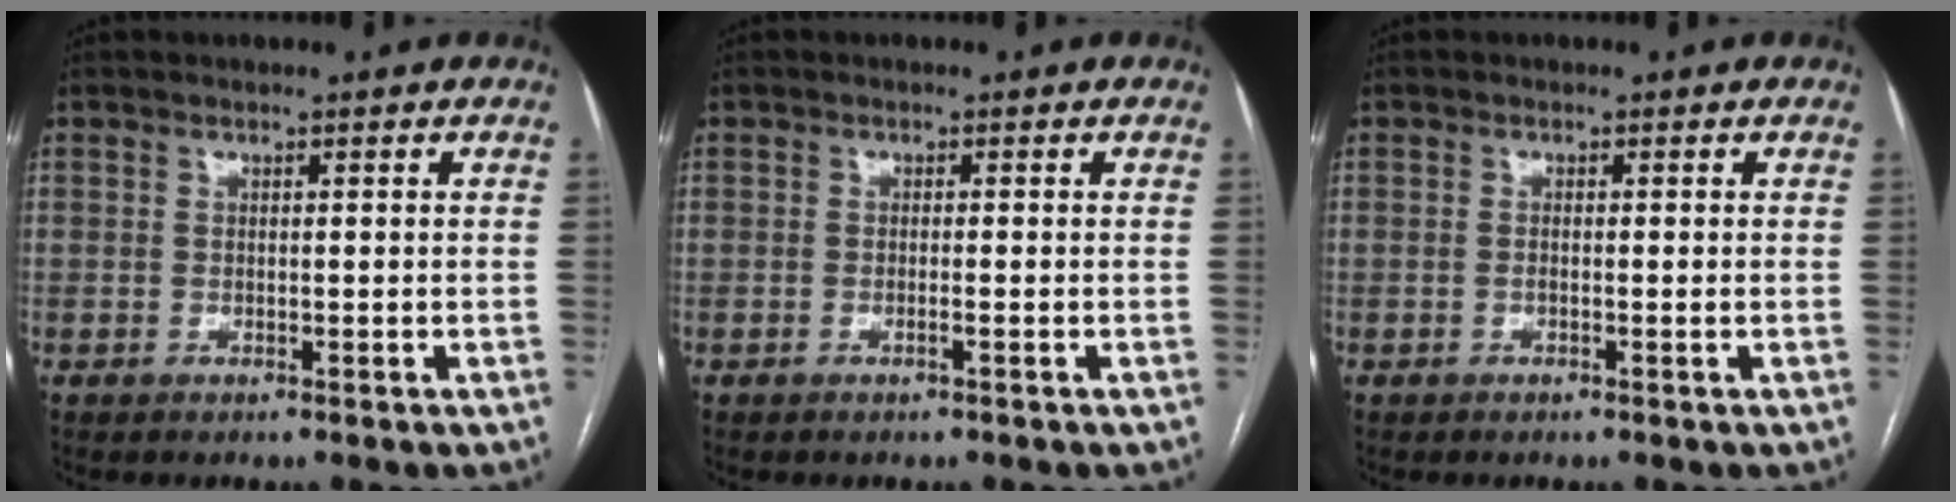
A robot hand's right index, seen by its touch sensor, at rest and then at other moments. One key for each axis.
{"total": 0.7, "fx": -0.3, "fy": -0.1, "fz": 0.6, "tx": -0.011, "ty": 0.001, "tz": -0.005}
{"total": 0.7, "fx": -0.1, "fy": 0.0, "fz": 0.7, "tx": -0.014, "ty": 0.000, "tz": -0.002}